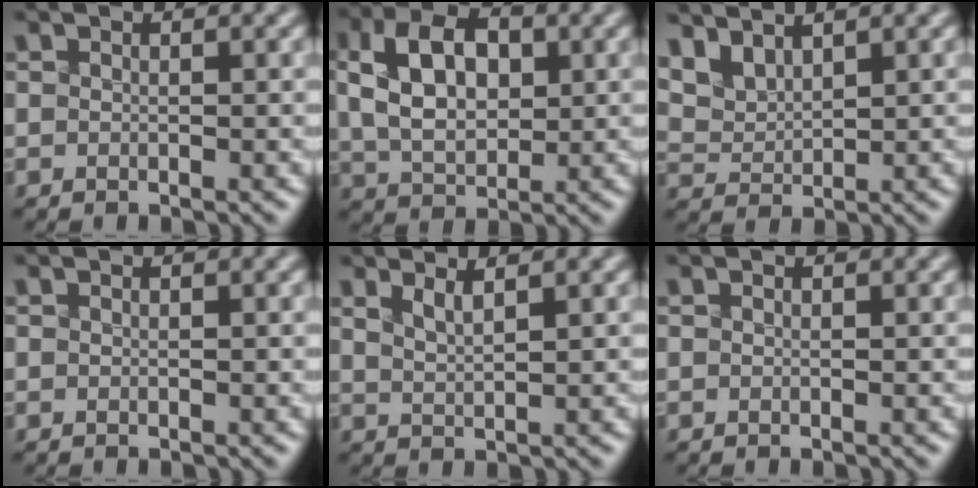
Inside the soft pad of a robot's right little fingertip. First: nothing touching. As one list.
[{"total": 6.7, "force": [1.5, 4.2, 5.0], "torque": [-0.103, 0.016, 0.029]}, {"total": 3.4, "force": [2.7, 1.3, 1.5], "torque": [-0.043, 0.007, 0.065]}, {"total": 0.0}, {"total": 1.1, "force": [0.9, -0.4, 0.5], "torque": [-0.019, -0.003, 0.027]}, {"total": 0.0}]